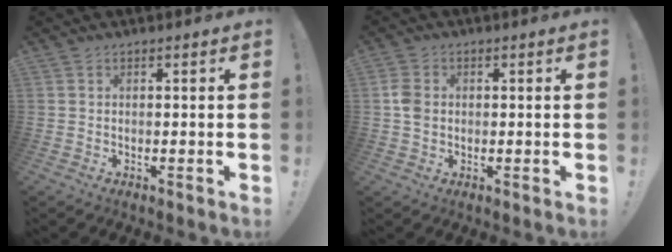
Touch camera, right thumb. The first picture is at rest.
{"total": 4.8, "force": [-0.1, 3.8, 2.9], "torque": [-0.062, 0.006, 0.000]}